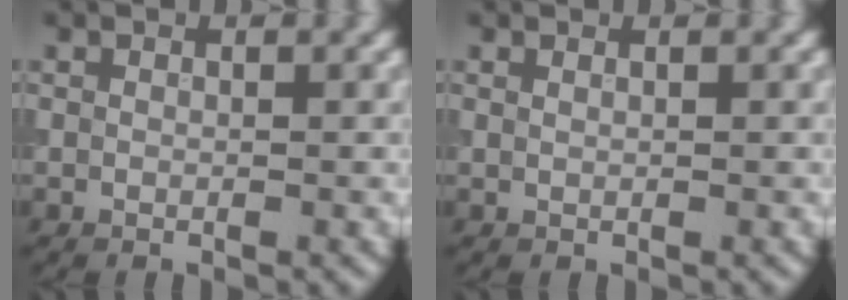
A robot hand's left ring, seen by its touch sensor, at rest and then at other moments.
{"total": 0.6, "force": [0.5, 0.2, 0.3], "torque": [-0.004, -0.002, 0.005]}